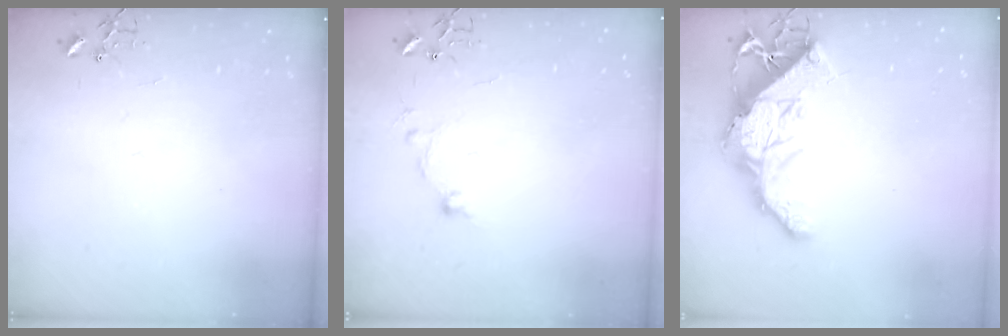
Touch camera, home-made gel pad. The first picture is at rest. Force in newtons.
{"total": 9.6, "press": 9.6, "slide": 0.8}
{"total": 18.1, "press": 18.0, "slide": 1.6}